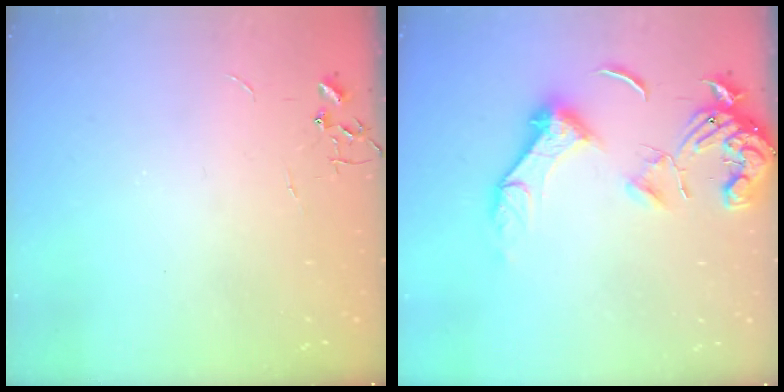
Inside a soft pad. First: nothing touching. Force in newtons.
{"total": 14.4, "press": 14.3, "slide": 1.6}